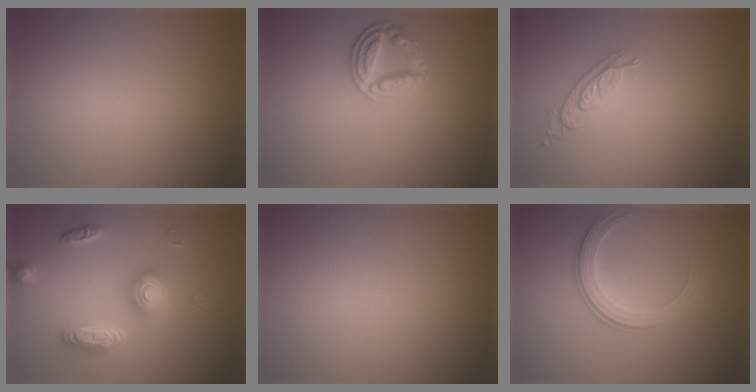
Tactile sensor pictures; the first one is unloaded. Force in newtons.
{"total": 4.0, "press": 3.2, "slide": 2.5}
{"total": 2.1, "press": 2.0, "slide": 0.6}
{"total": 3.7, "press": 3.5, "slide": 1.3}
{"total": 0.0}
{"total": 2.9, "press": 2.8, "slide": 0.6}